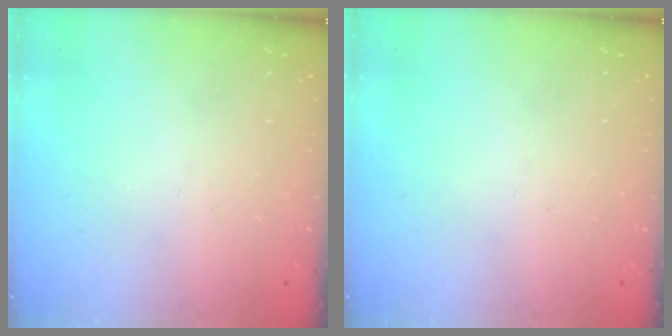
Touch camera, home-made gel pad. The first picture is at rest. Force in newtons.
{"total": 0.0}